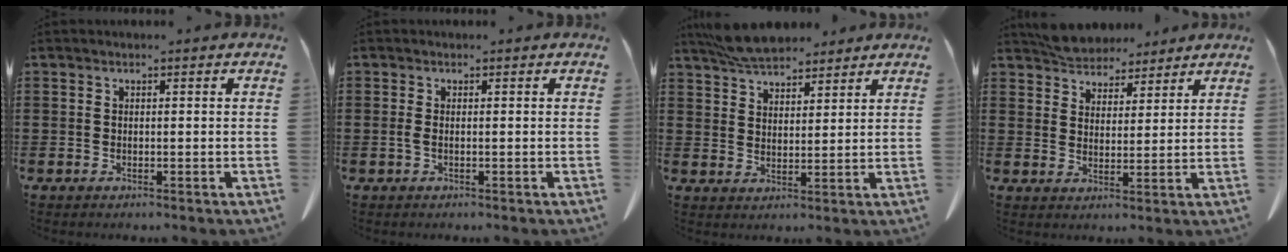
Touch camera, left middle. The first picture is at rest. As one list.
[{"total": 1.0, "force": [-0.3, 0.2, 1.0], "torque": [-0.021, 0.000, -0.004]}, {"total": 6.9, "force": [6.2, 1.9, 2.4], "torque": [-0.064, -0.010, 0.119]}, {"total": 5.0, "force": [4.8, 1.5, 0.3], "torque": [-0.025, -0.012, 0.090]}]